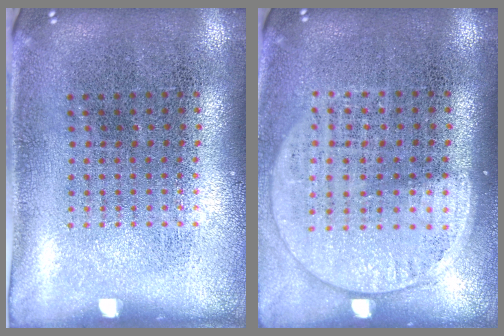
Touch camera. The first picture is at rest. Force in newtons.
{"total": 1.5, "press": 1.4, "slide": 0.7}